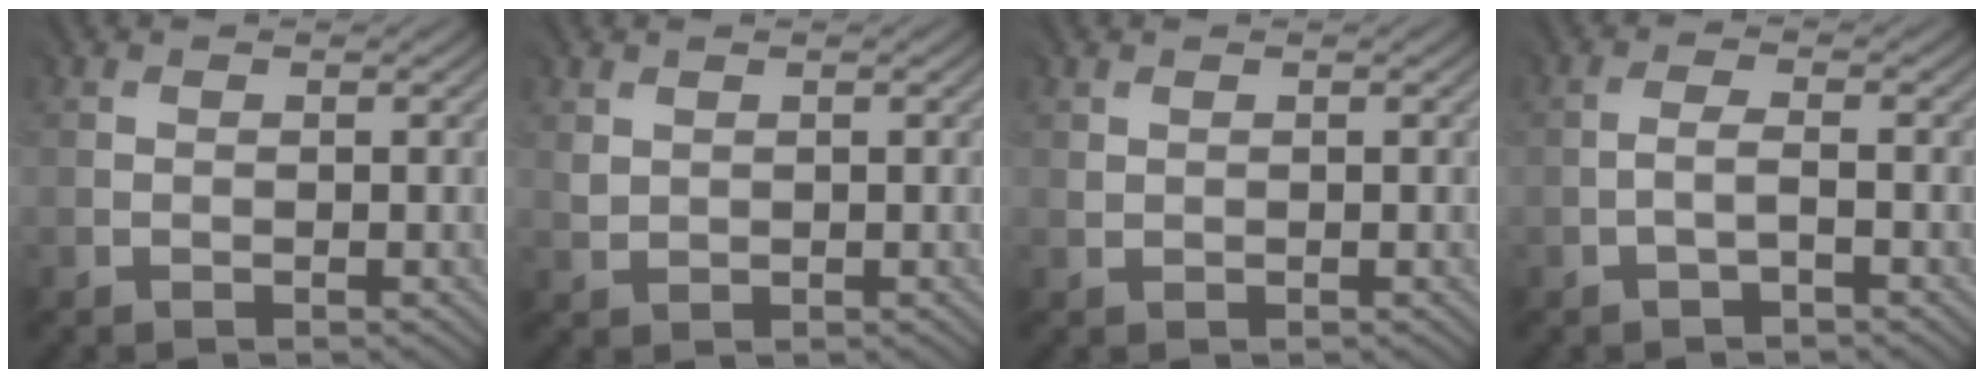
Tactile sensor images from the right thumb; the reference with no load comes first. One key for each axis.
{"total": 1.4, "fx": 1.0, "fy": 0.9, "fz": 0.3, "tx": -0.013, "ty": -0.001, "tz": 0.021}
{"total": 0.7, "fx": 0.4, "fy": 0.4, "fz": 0.2, "tx": -0.006, "ty": -0.001, "tz": 0.011}
{"total": 1.3, "fx": -1.1, "fy": -0.1, "fz": 0.6, "tx": -0.014, "ty": 0.002, "tz": -0.024}